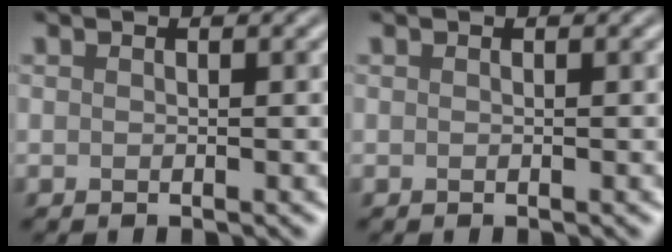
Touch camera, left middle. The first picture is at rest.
{"total": 0.0}